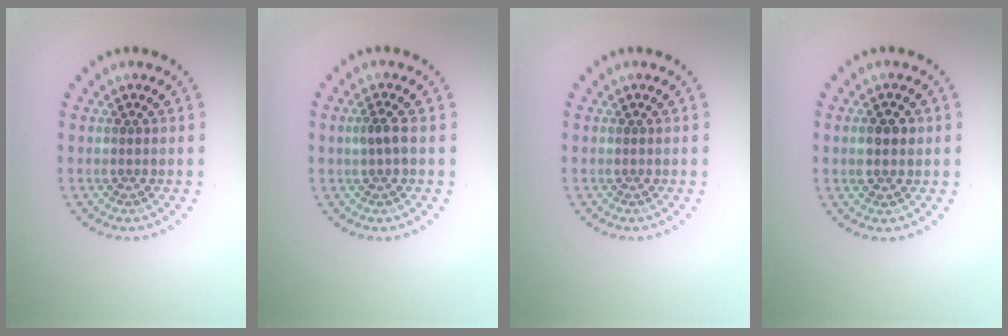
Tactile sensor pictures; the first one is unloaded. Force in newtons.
{"total": 1.3, "press": 1.2, "slide": 0.5}
{"total": 0.0}
{"total": 2.0, "press": 2.0, "slide": 0.3}